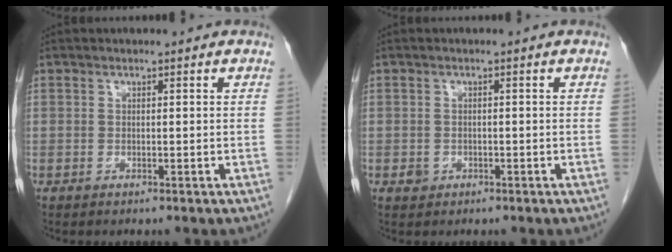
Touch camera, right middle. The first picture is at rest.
{"total": 1.3, "force": [-0.5, 1.2, 0.4], "torque": [-0.004, 0.004, -0.004]}